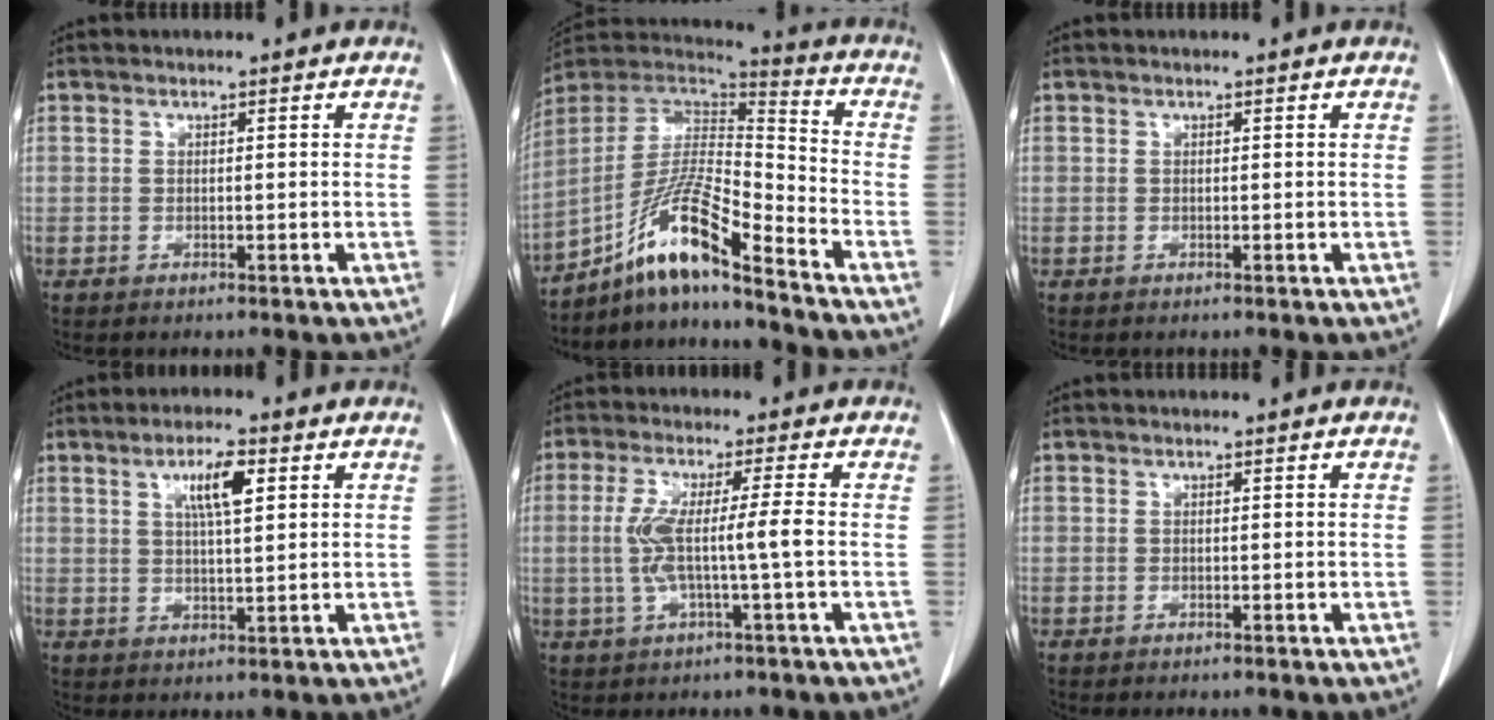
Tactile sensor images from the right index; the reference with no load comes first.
{"total": 14.4, "force": [-10.5, 0.5, 9.8], "torque": [-0.184, 0.013, -0.192]}
{"total": 0.0}
{"total": 5.8, "force": [2.4, 1.0, 5.2], "torque": [-0.094, 0.002, 0.041]}
{"total": 7.1, "force": [-0.6, -0.2, 7.1], "torque": [-0.143, 0.008, -0.007]}
{"total": 0.0}